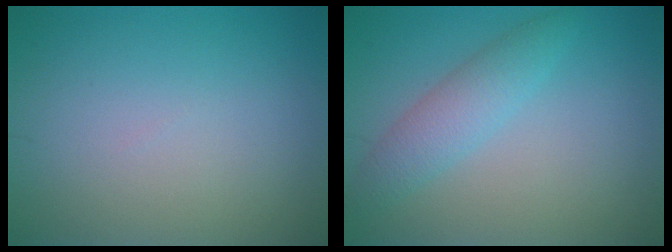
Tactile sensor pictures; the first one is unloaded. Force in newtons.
{"total": 2.9, "press": 2.9, "slide": 0.1}